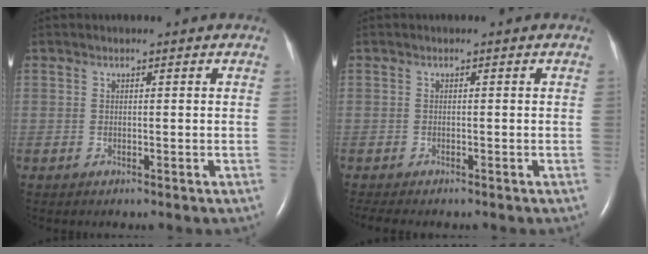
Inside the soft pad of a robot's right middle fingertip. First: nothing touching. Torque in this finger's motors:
{"motor_torque": [-0.17, -0.01, 0.12, 0.03]}